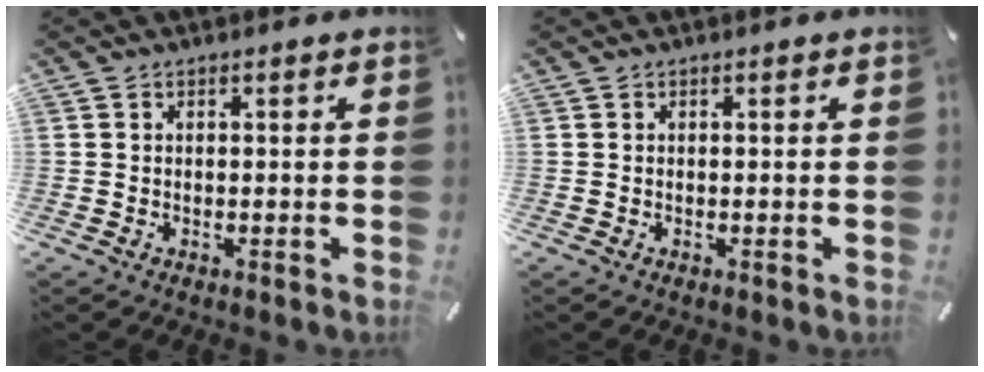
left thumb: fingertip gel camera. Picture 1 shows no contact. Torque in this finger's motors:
{"motor_torque": [0.00, 0.00, 0.00, 0.00, 0.00]}